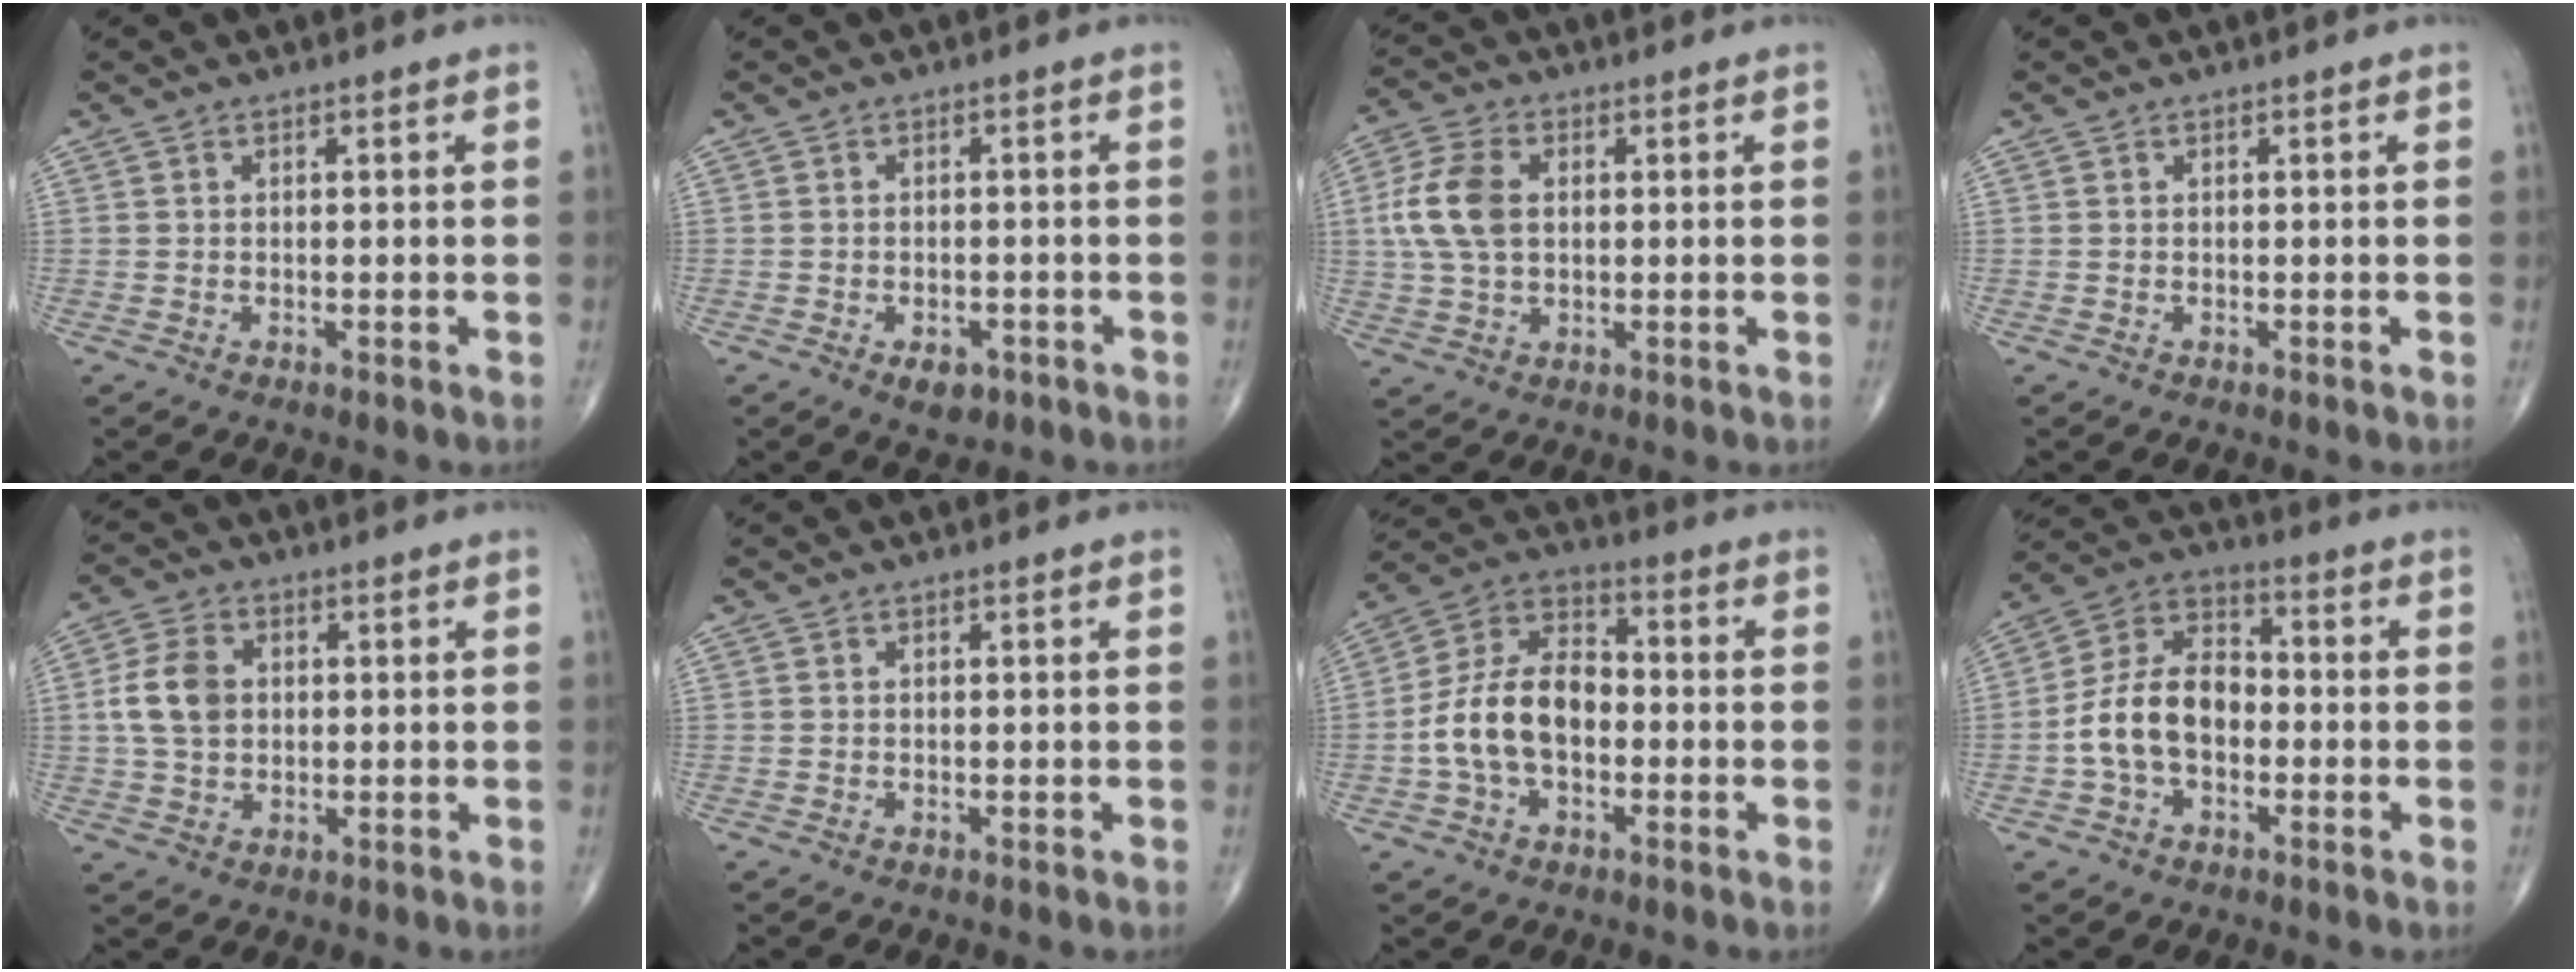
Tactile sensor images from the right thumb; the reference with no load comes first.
{"total": 3.5, "force": [-1.8, 2.0, 2.1], "torque": [-0.021, 0.003, -0.022]}
{"total": 9.8, "force": [1.3, 6.3, 7.4], "torque": [-0.160, 0.009, 0.025]}
{"total": 0.0}
{"total": 8.0, "force": [0.9, 5.8, 5.4], "torque": [-0.098, 0.006, 0.015]}
{"total": 0.0}
{"total": 13.2, "force": [-2.1, 8.4, 10.0], "torque": [-0.179, 0.041, -0.048]}
{"total": 12.1, "force": [-2.2, 8.0, 8.9], "torque": [-0.155, 0.041, -0.052]}